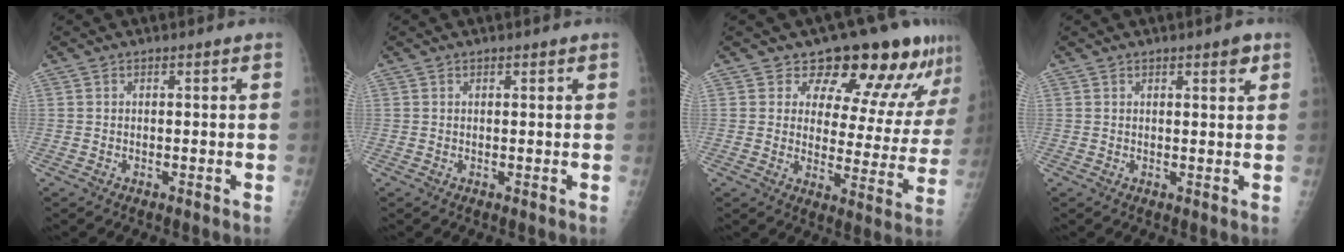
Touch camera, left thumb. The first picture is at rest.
{"total": 0.6, "force": [0.4, 0.2, 0.3], "torque": [-0.004, -0.001, 0.006]}
{"total": 15.7, "force": [12.3, 7.0, 6.8], "torque": [-0.032, -0.077, 0.142]}
{"total": 2.6, "force": [1.5, 0.7, 1.9], "torque": [-0.019, -0.007, 0.019]}